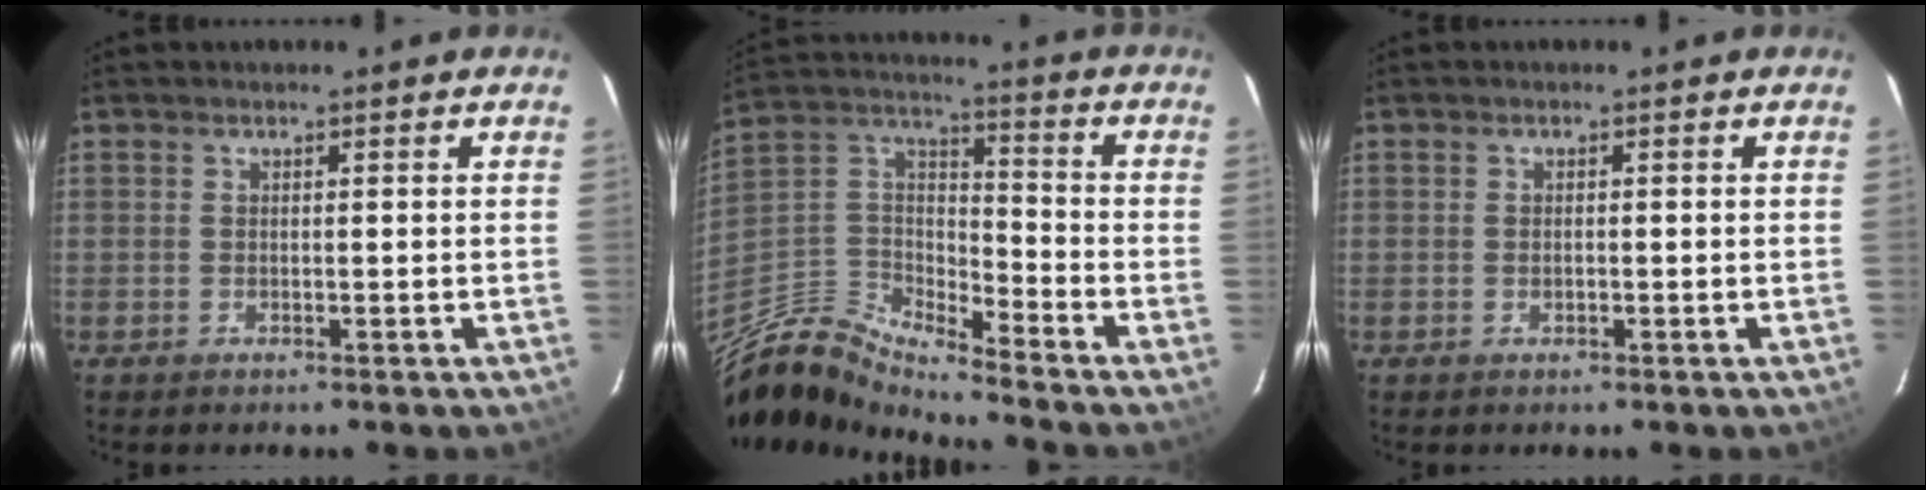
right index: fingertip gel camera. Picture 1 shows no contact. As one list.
[{"total": 11.9, "force": [-11.0, 1.4, 4.5], "torque": [-0.114, 0.008, -0.231]}, {"total": 0.7, "force": [-0.2, 0.4, 0.5], "torque": [-0.010, 0.000, -0.003]}]